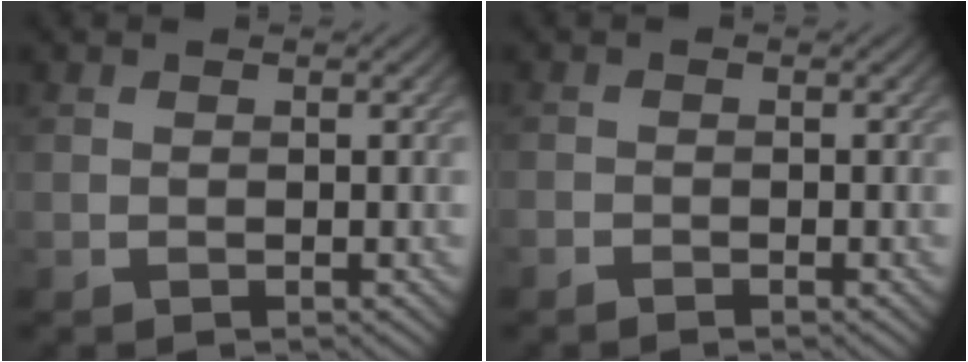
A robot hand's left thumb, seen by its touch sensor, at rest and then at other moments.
{"total": 0.9, "force": [-0.9, -0.1, 0.2], "torque": [-0.004, 0.000, -0.019]}